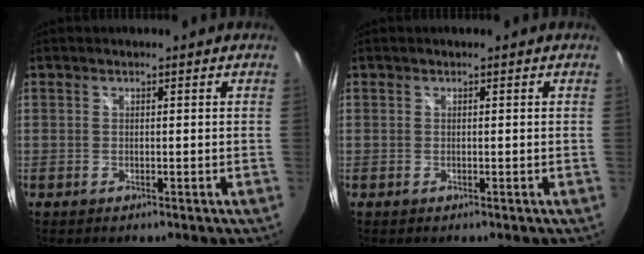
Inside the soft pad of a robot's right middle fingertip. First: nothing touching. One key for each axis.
{"total": 0.0}